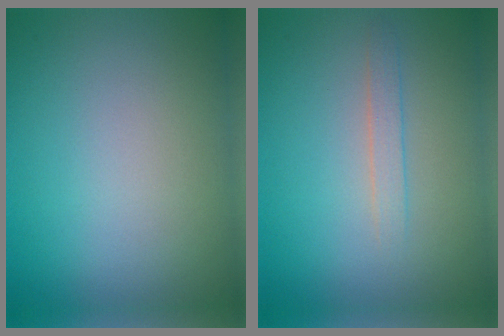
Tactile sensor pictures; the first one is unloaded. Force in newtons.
{"total": 1.2, "press": 1.2, "slide": 0.0}